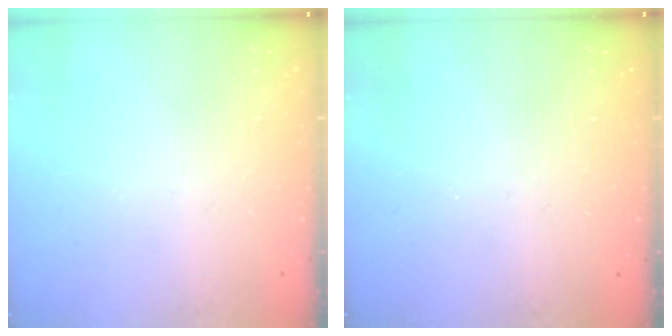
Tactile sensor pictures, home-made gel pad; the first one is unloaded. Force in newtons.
{"total": 0.0}